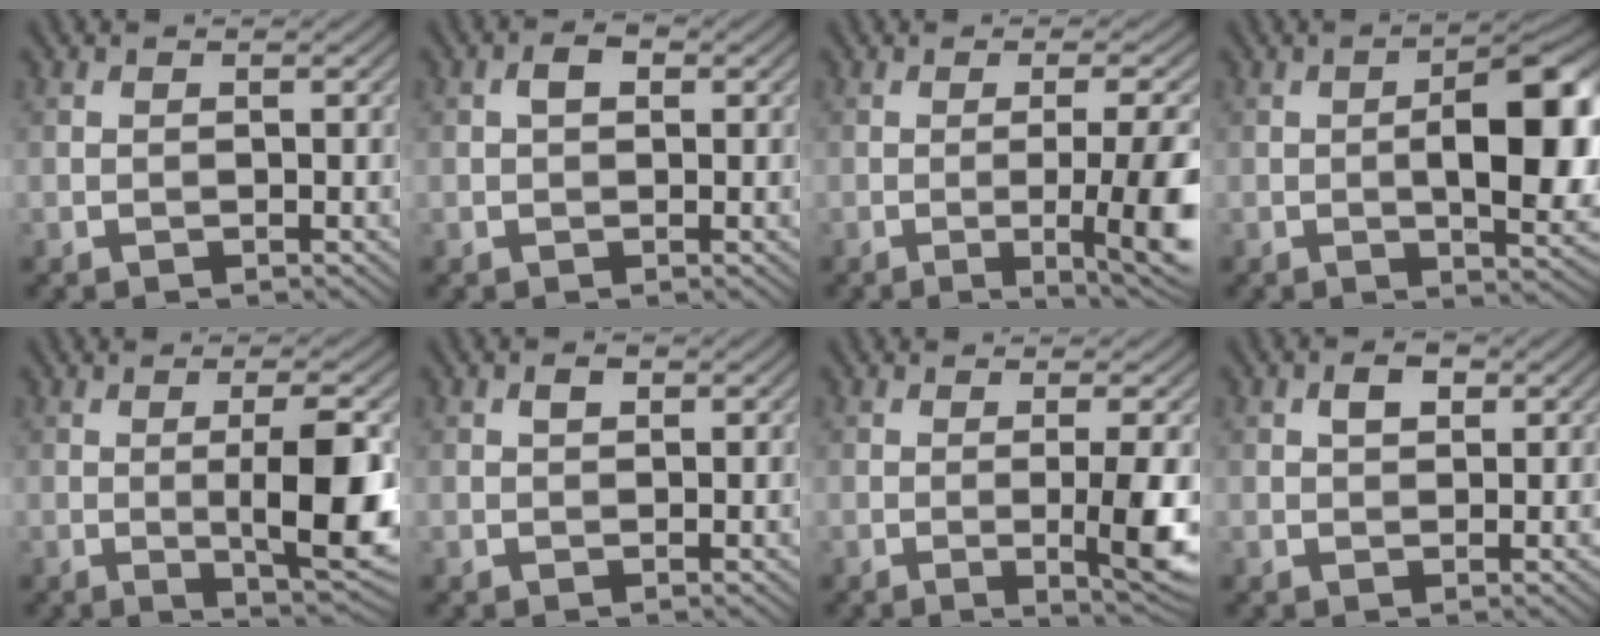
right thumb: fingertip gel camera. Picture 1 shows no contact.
{"total": 1.9, "force": [0.4, 1.2, 1.5], "torque": [-0.024, 0.004, 0.003]}
{"total": 10.7, "force": [-2.3, 2.1, 10.2], "torque": [-0.131, 0.004, -0.034]}
{"total": 10.3, "force": [-0.4, 3.9, 9.5], "torque": [-0.138, 0.003, -0.009]}
{"total": 9.0, "force": [-0.5, 1.9, 8.8], "torque": [-0.137, -0.001, -0.005]}
{"total": 1.2, "force": [0.5, 0.7, 0.9], "torque": [-0.014, 0.001, 0.009]}
{"total": 5.7, "force": [-0.6, 0.6, 5.6], "torque": [-0.096, -0.001, -0.006]}
{"total": 2.3, "force": [0.9, 1.4, 1.6], "torque": [-0.027, 0.004, 0.013]}